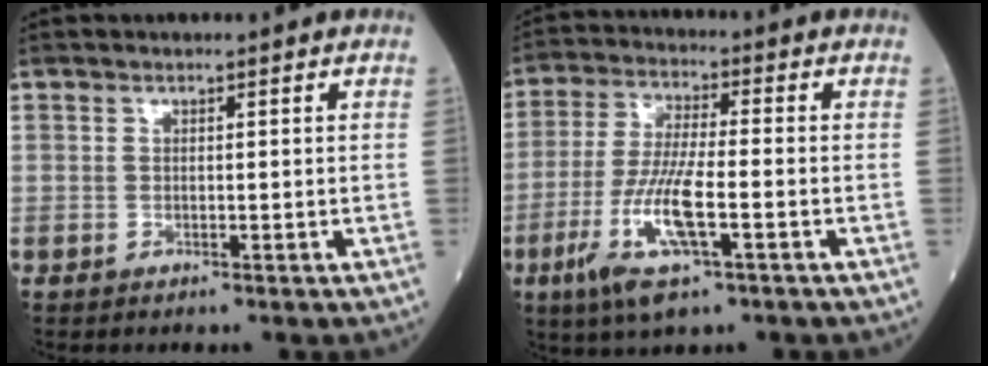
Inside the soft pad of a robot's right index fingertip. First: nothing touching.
{"total": 11.2, "force": [-4.4, 1.7, 10.1], "torque": [-0.211, -0.019, -0.082]}